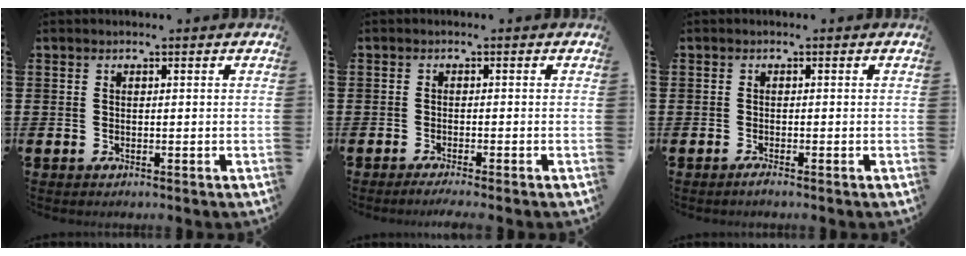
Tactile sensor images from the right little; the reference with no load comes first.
{"total": 1.0, "force": [-0.8, -0.1, 0.6], "torque": [-0.008, -0.003, -0.015]}
{"total": 0.7, "force": [-0.5, 0.0, 0.5], "torque": [-0.008, -0.005, -0.008]}